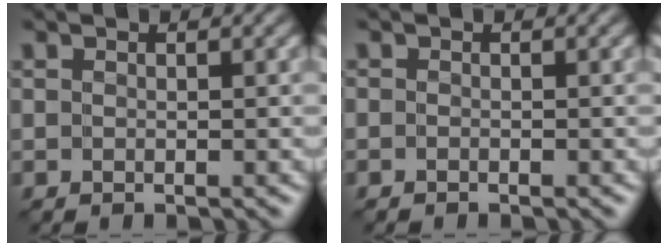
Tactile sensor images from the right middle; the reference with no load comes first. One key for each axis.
{"total": 0.5, "fx": -0.5, "fy": 0.0, "fz": -0.2, "tx": 0.005, "ty": -0.002, "tz": -0.011}